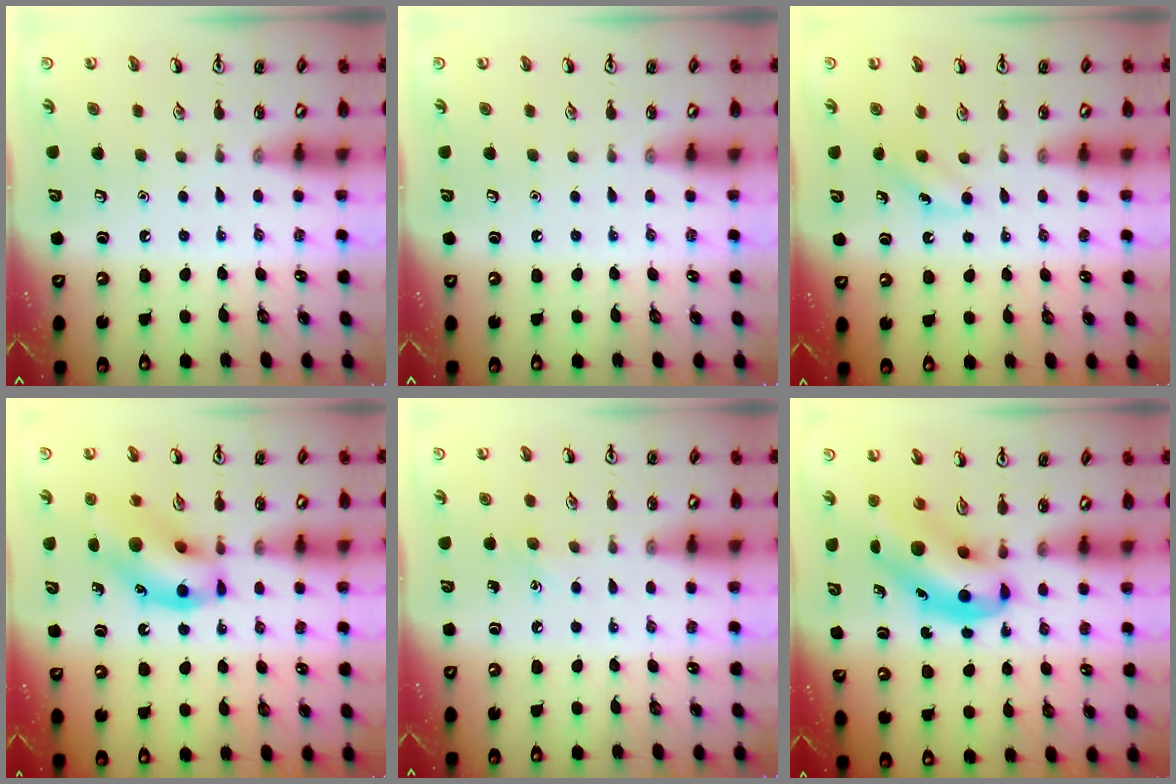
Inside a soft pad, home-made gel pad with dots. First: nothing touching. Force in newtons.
{"total": 0.0}
{"total": 3.9, "press": 3.6, "slide": 1.5}
{"total": 14.8, "press": 14.5, "slide": 2.9}
{"total": 4.5, "press": 4.2, "slide": 1.6}
{"total": 8.2, "press": 7.8, "slide": 2.4}